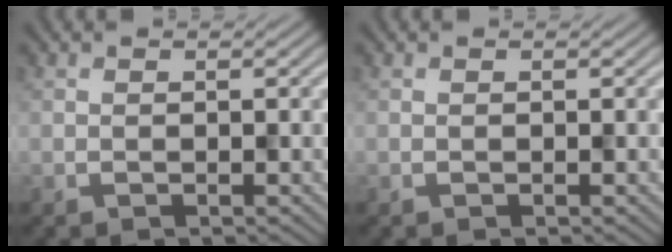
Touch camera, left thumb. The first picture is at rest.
{"total": 0.0}